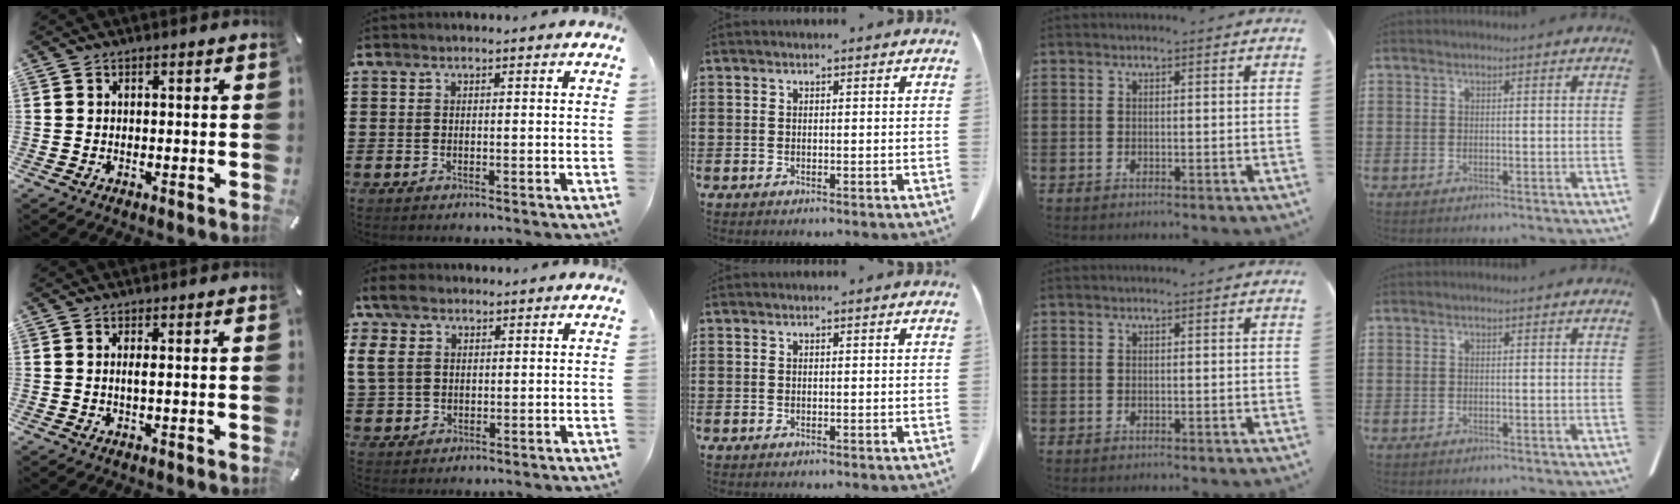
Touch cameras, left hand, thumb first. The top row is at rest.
{"thumb": {"total": 1.4, "force": [0.0, 0.0, 1.4], "torque": [-0.029, -0.005, 0.000]}, "index": {"total": 6.7, "force": [3.0, 4.9, 3.3], "torque": [-0.105, 0.013, 0.053]}}